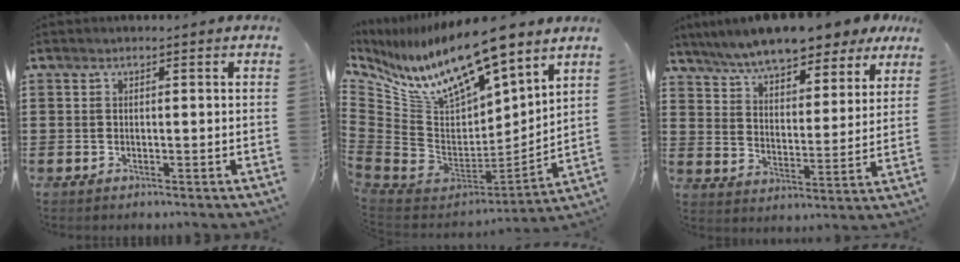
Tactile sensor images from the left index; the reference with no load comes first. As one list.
[{"total": 14.3, "force": [11.6, 4.3, 7.2], "torque": [-0.182, -0.090, 0.206]}, {"total": 8.4, "force": [7.8, 1.2, 2.8], "torque": [-0.089, -0.031, 0.141]}]